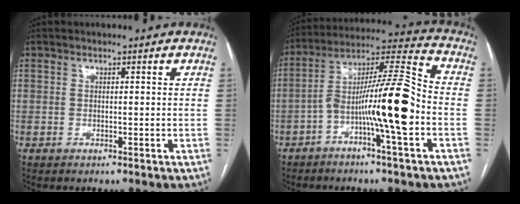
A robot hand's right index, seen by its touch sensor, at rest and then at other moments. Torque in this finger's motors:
{"motor_torque": [0.69, -0.32, 0.47, 0.21]}